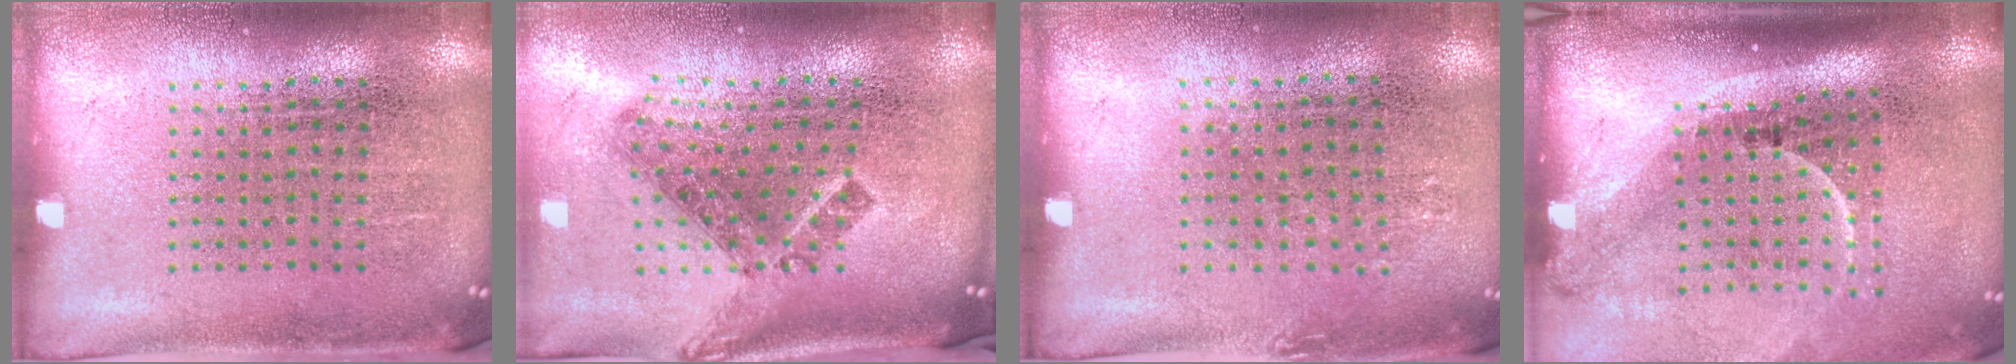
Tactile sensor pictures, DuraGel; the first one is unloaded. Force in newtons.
{"total": 1.6, "press": 1.2, "slide": 1.1}
{"total": 0.7, "press": 0.6, "slide": 0.3}
{"total": 2.2, "press": 1.5, "slide": 1.7}